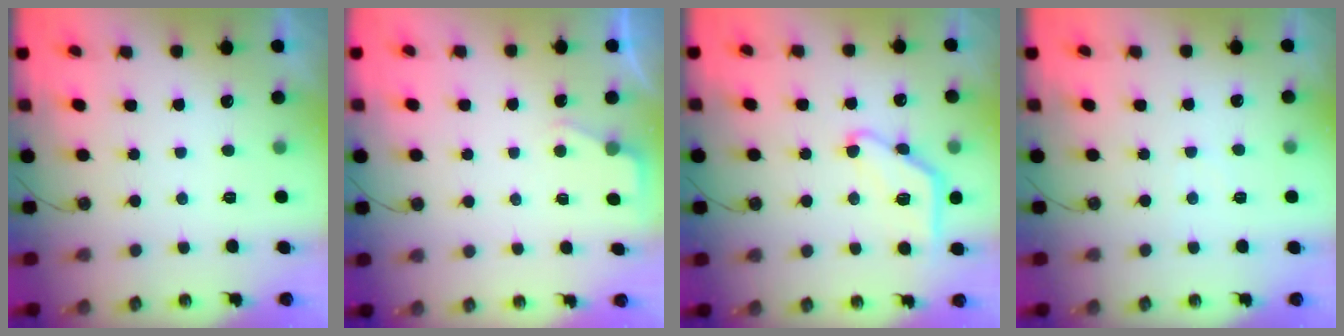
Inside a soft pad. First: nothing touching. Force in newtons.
{"total": 2.4, "press": 2.4, "slide": 0.4}
{"total": 11.7, "press": 11.7, "slide": 0.7}
{"total": 1.9, "press": 1.9, "slide": 0.3}